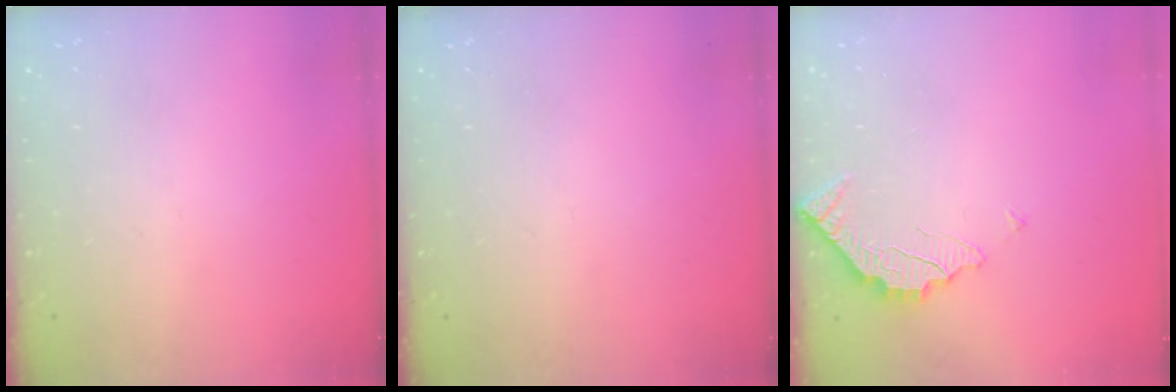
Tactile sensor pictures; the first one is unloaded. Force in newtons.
{"total": 0.0}
{"total": 2.3, "press": 2.3, "slide": 0.2}